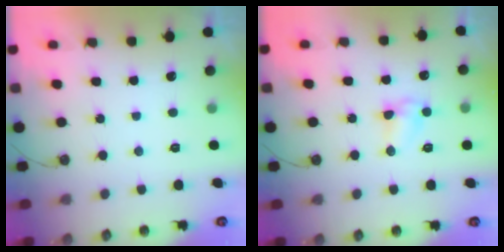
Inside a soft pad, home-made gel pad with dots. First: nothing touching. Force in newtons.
{"total": 6.1, "press": 6.1, "slide": 0.6}